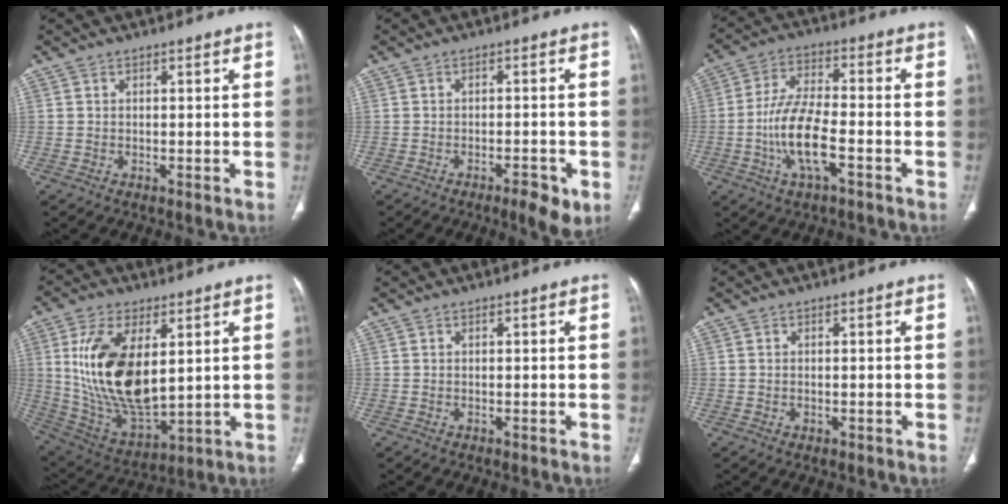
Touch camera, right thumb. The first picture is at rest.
{"total": 5.3, "force": [-2.6, 1.6, 4.3], "torque": [-0.060, 0.006, -0.034]}
{"total": 11.2, "force": [-3.8, 4.3, 9.6], "torque": [-0.193, 0.023, -0.071]}
{"total": 19.8, "force": [4.4, 10.2, 16.4], "torque": [-0.301, -0.027, 0.097]}
{"total": 0.0}
{"total": 0.5, "force": [-0.1, 0.4, 0.4], "torque": [-0.011, -0.001, 0.001]}